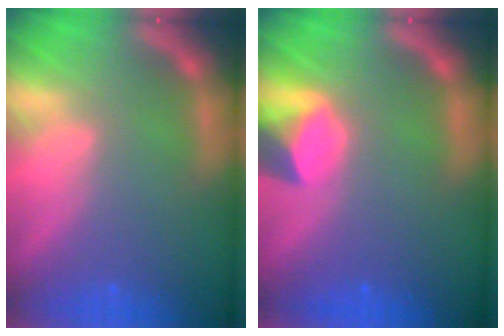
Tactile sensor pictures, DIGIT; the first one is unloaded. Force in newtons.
{"total": 3.4}